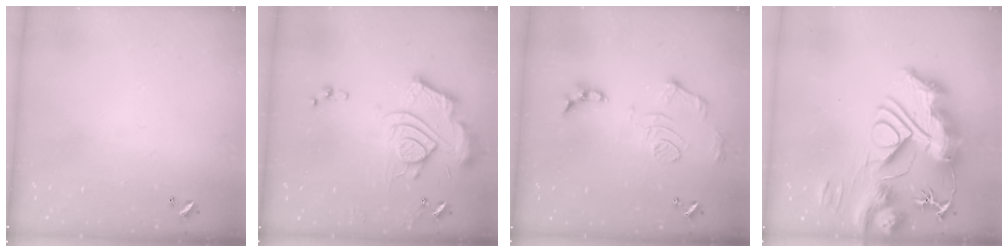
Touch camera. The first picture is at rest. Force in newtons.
{"total": 14.1, "press": 14.1, "slide": 1.3}
{"total": 11.8, "press": 11.7, "slide": 0.8}
{"total": 0.5, "press": 0.5, "slide": 0.0}